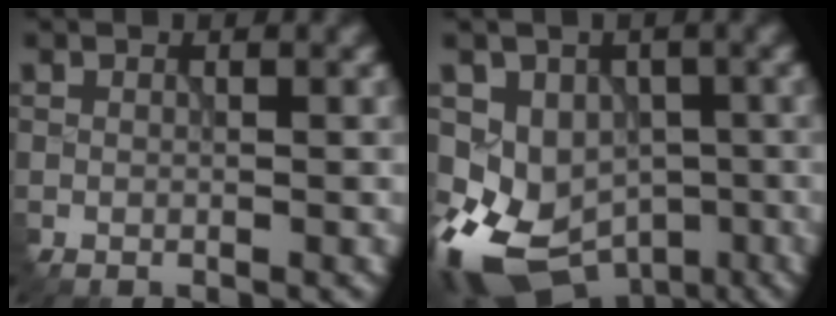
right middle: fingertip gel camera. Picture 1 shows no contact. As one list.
[{"total": 9.8, "force": [-4.7, 7.5, 4.2], "torque": [-0.071, -0.017, -0.068]}]